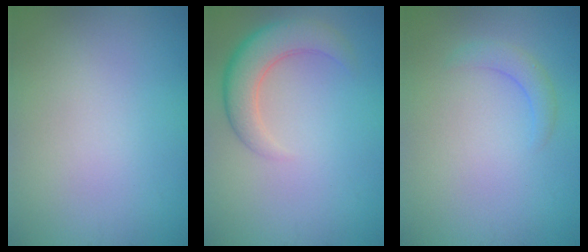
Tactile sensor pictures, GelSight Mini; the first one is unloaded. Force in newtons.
{"total": 4.3, "press": 4.3, "slide": 0.2}
{"total": 1.6, "press": 1.6, "slide": 0.1}